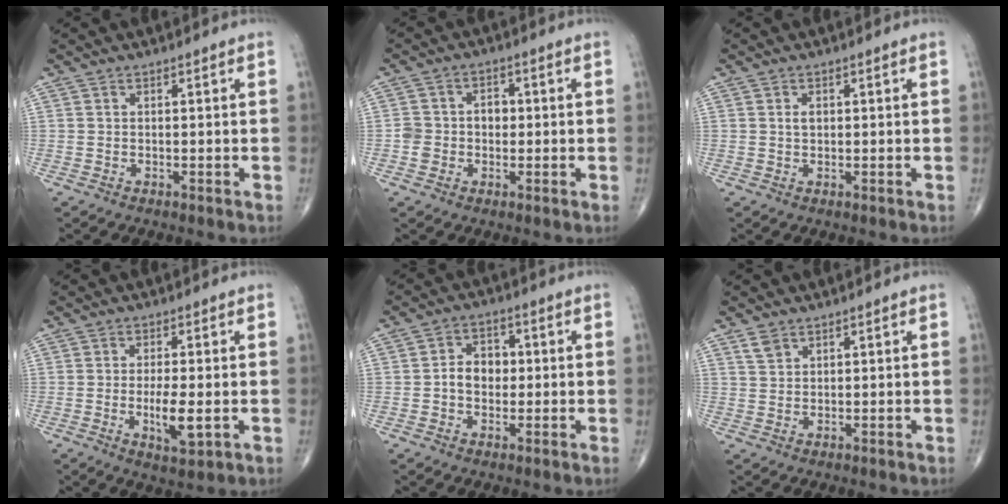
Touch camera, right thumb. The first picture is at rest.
{"total": 5.4, "force": [-0.4, 4.6, 2.7], "torque": [-0.026, 0.021, -0.011]}
{"total": 1.5, "force": [0.3, 1.0, 1.0], "torque": [-0.014, 0.001, 0.005]}
{"total": 6.5, "force": [-1.2, 2.1, 6.1], "torque": [-0.105, -0.013, -0.018]}
{"total": 6.0, "force": [-0.1, 4.6, 3.8], "torque": [-0.042, 0.017, -0.009]}
{"total": 2.4, "force": [1.7, 1.4, 0.9], "torque": [-0.010, -0.002, 0.035]}